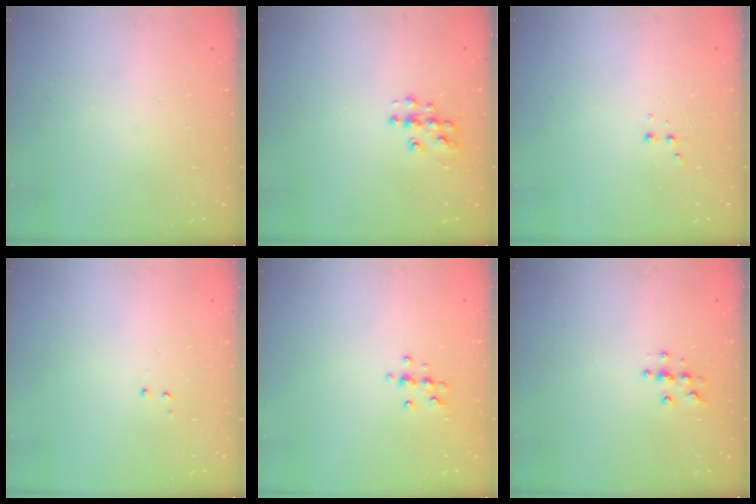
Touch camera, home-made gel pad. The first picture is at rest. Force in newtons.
{"total": 7.1, "press": 7.1, "slide": 0.3}
{"total": 2.5, "press": 2.4, "slide": 0.8}
{"total": 2.9, "press": 2.8, "slide": 0.6}
{"total": 7.5, "press": 7.4, "slide": 1.3}
{"total": 4.0, "press": 3.9, "slide": 0.4}